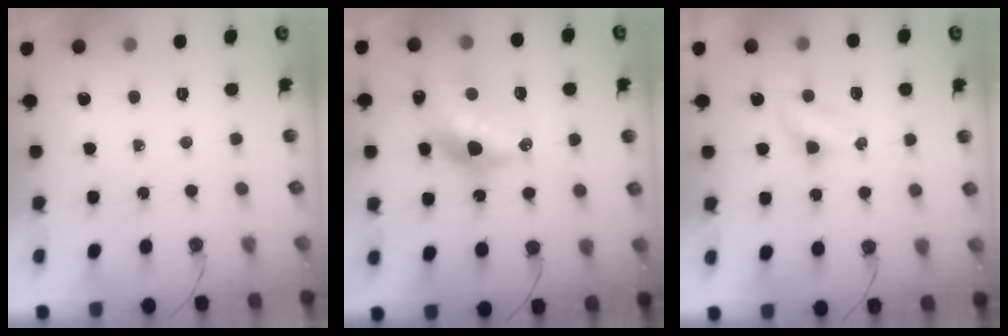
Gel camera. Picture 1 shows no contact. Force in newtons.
{"total": 14.6, "press": 14.6, "slide": 1.3}
{"total": 3.2, "press": 3.2, "slide": 0.4}